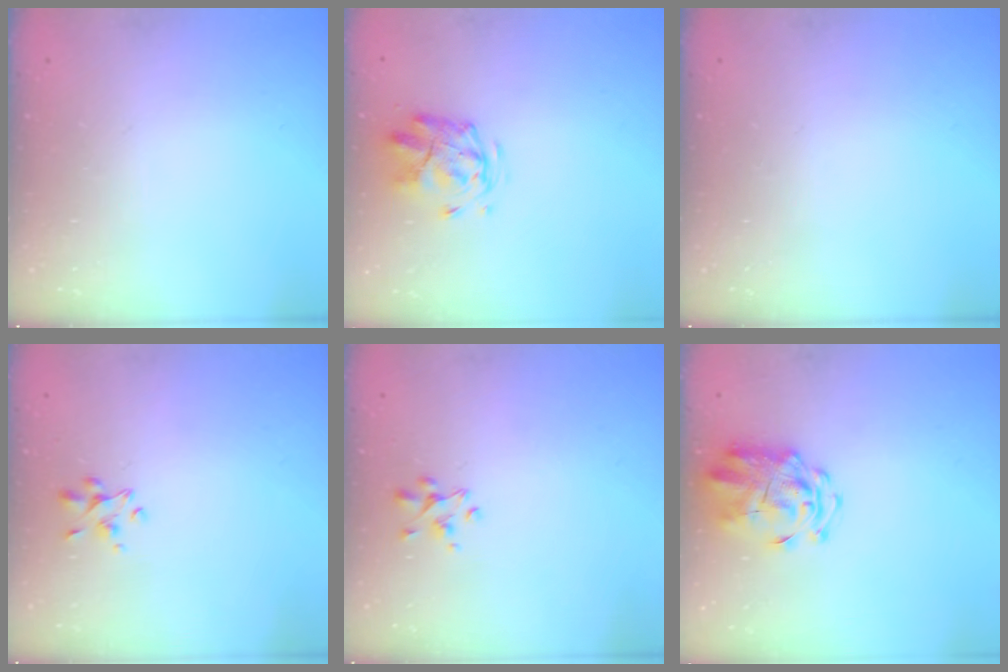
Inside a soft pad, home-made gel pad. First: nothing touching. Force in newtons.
{"total": 2.7, "press": 2.4, "slide": 1.2}
{"total": 0.0}
{"total": 2.9, "press": 2.8, "slide": 0.9}
{"total": 3.0, "press": 2.9, "slide": 0.9}
{"total": 3.6, "press": 3.3, "slide": 1.3}